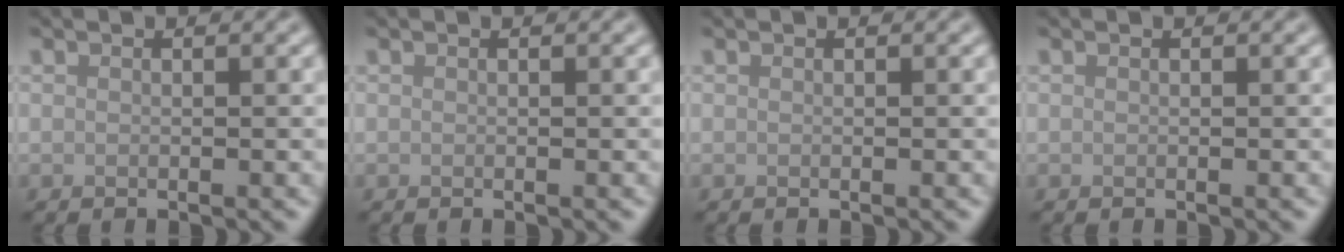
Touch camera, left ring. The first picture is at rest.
{"total": 0.0}
{"total": 0.0}
{"total": 0.0}